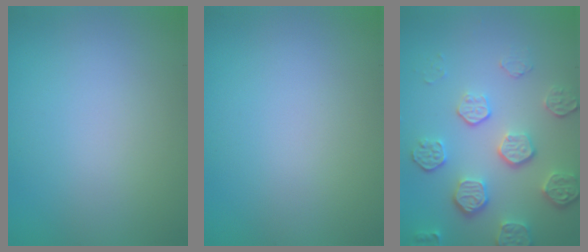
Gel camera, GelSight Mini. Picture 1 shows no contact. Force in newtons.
{"total": 0.0}
{"total": 5.4, "press": 4.1, "slide": 3.4}